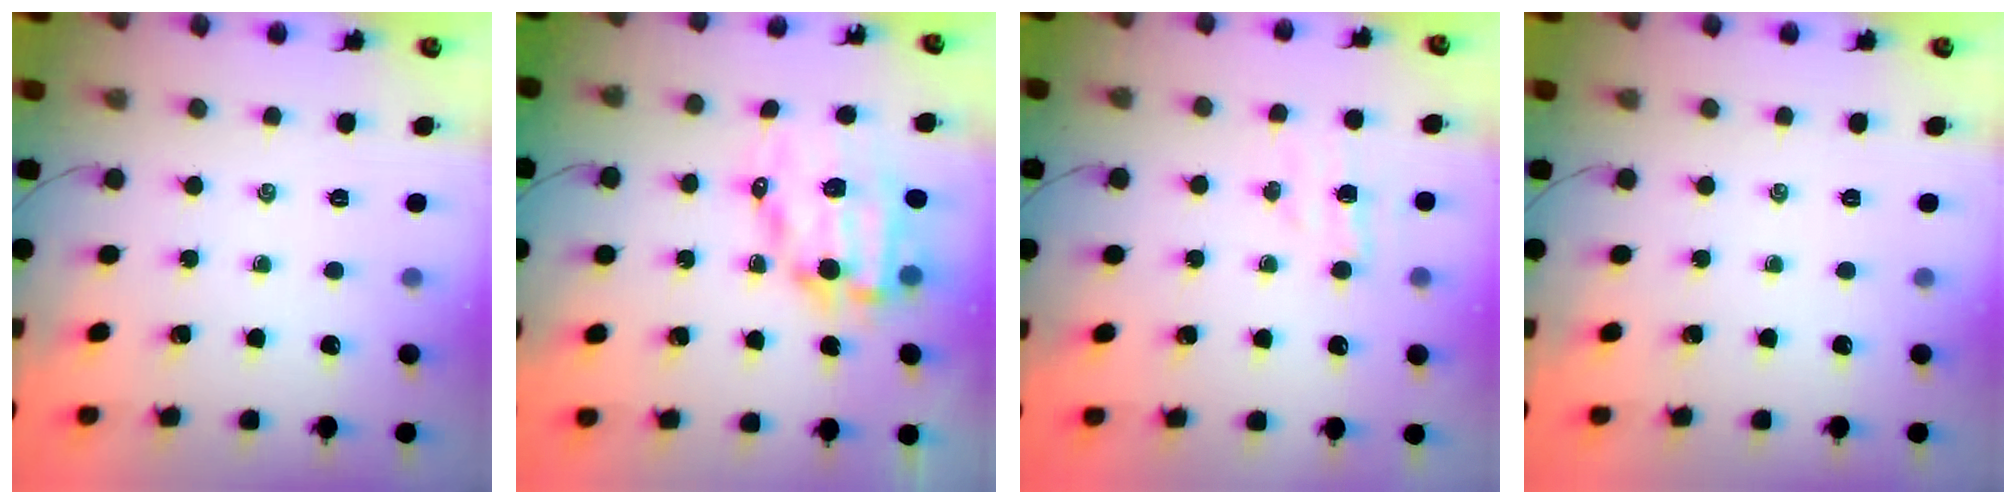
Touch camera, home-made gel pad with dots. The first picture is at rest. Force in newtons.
{"total": 10.6, "press": 10.2, "slide": 2.8}
{"total": 4.4, "press": 4.2, "slide": 1.3}
{"total": 0.0}